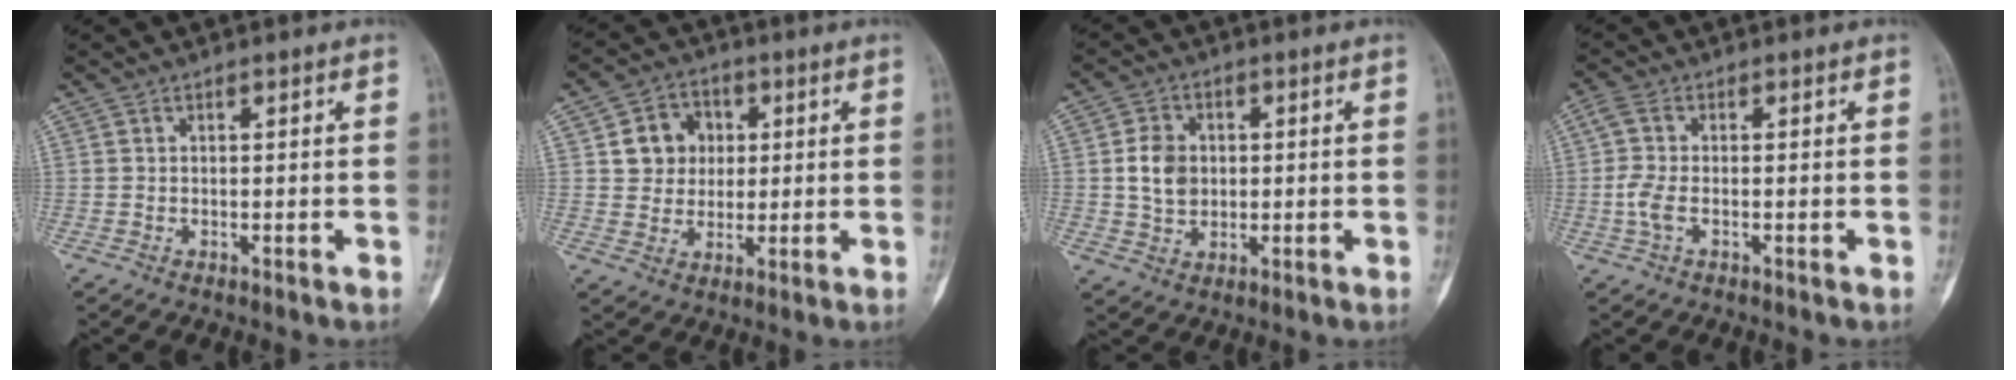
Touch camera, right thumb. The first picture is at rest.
{"total": 8.3, "force": [1.8, 7.4, 3.4], "torque": [-0.014, 0.000, 0.027]}
{"total": 6.5, "force": [0.6, 5.3, 3.7], "torque": [-0.050, -0.002, 0.011]}
{"total": 4.3, "force": [-0.9, 1.8, 3.8], "torque": [-0.109, 0.006, -0.025]}